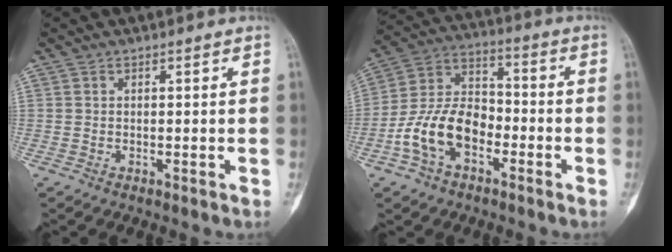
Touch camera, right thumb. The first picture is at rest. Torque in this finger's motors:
{"motor_torque": [1.59, 1.04, 1.23, -1.17, 0.10]}